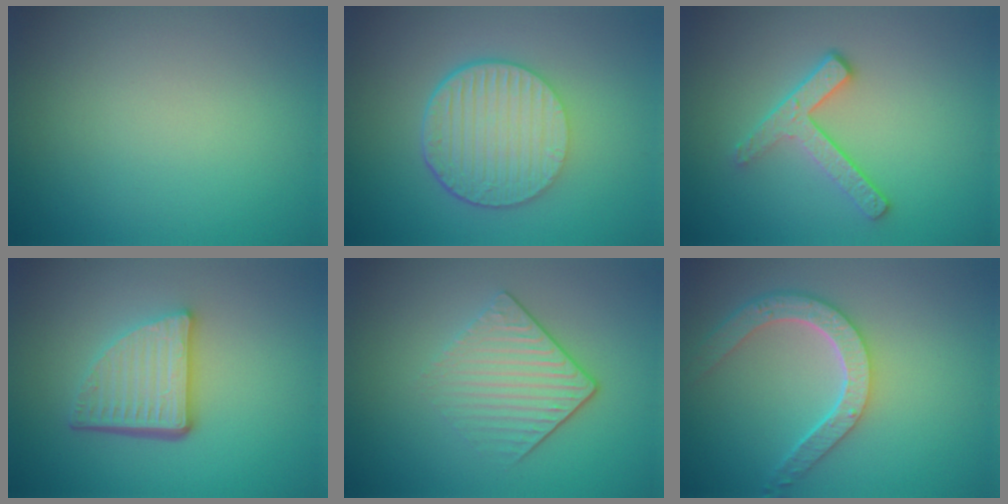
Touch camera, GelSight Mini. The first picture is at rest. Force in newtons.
{"total": 6.6, "press": 4.6, "slide": 4.8}
{"total": 3.1, "press": 2.5, "slide": 1.8}
{"total": 5.1, "press": 3.6, "slide": 3.6}
{"total": 4.0, "press": 2.8, "slide": 2.8}
{"total": 4.6, "press": 3.7, "slide": 2.7}